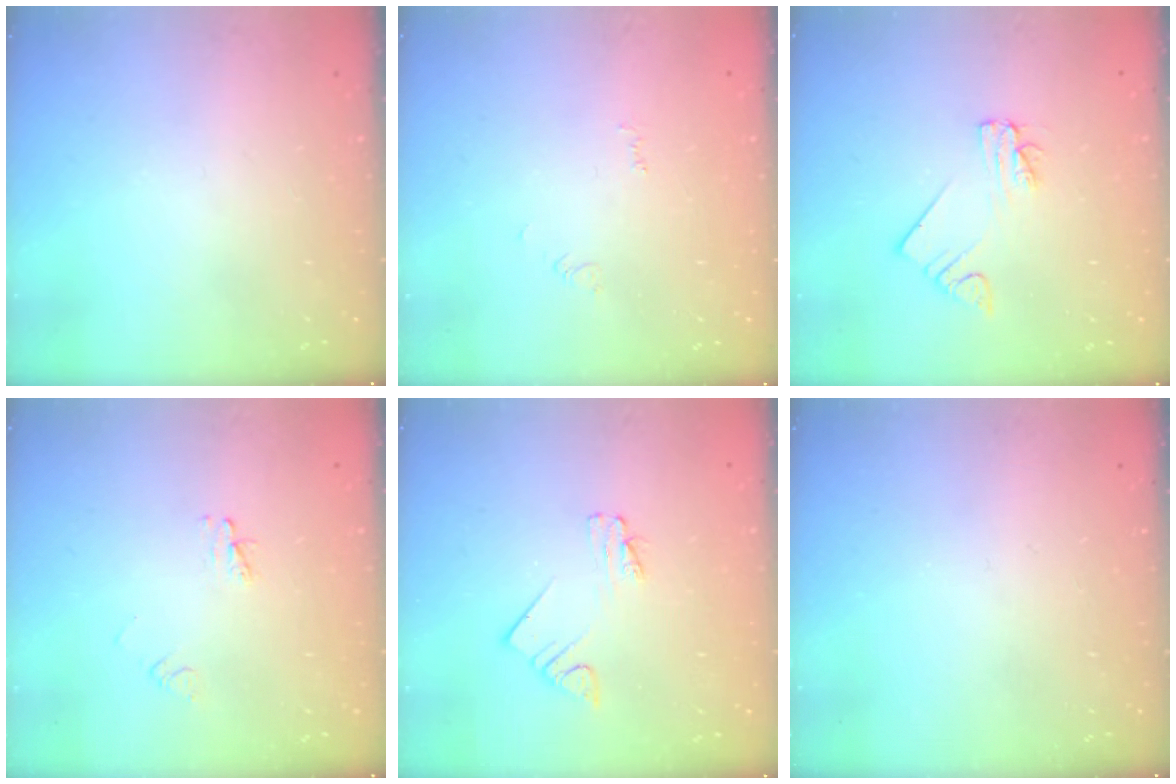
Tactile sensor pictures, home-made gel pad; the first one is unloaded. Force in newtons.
{"total": 2.5, "press": 2.5, "slide": 0.4}
{"total": 1.9, "press": 1.9, "slide": 0.2}
{"total": 2.9, "press": 2.9, "slide": 0.3}
{"total": 2.1, "press": 2.1, "slide": 0.0}
{"total": 0.0}